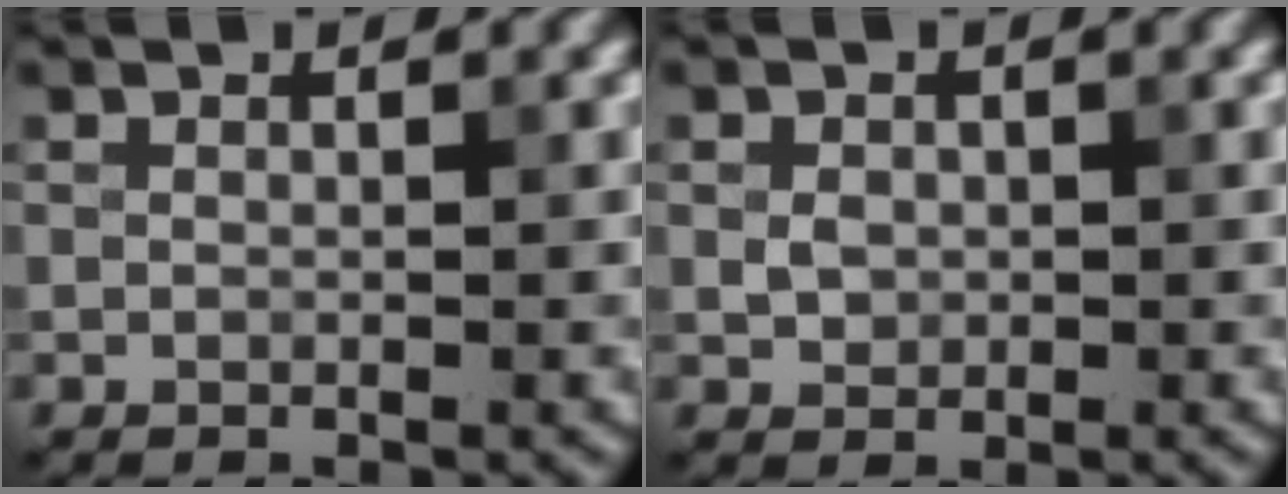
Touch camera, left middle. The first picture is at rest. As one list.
[{"total": 1.3, "force": [0.1, 1.1, 0.6], "torque": [-0.010, -0.001, 0.001]}]